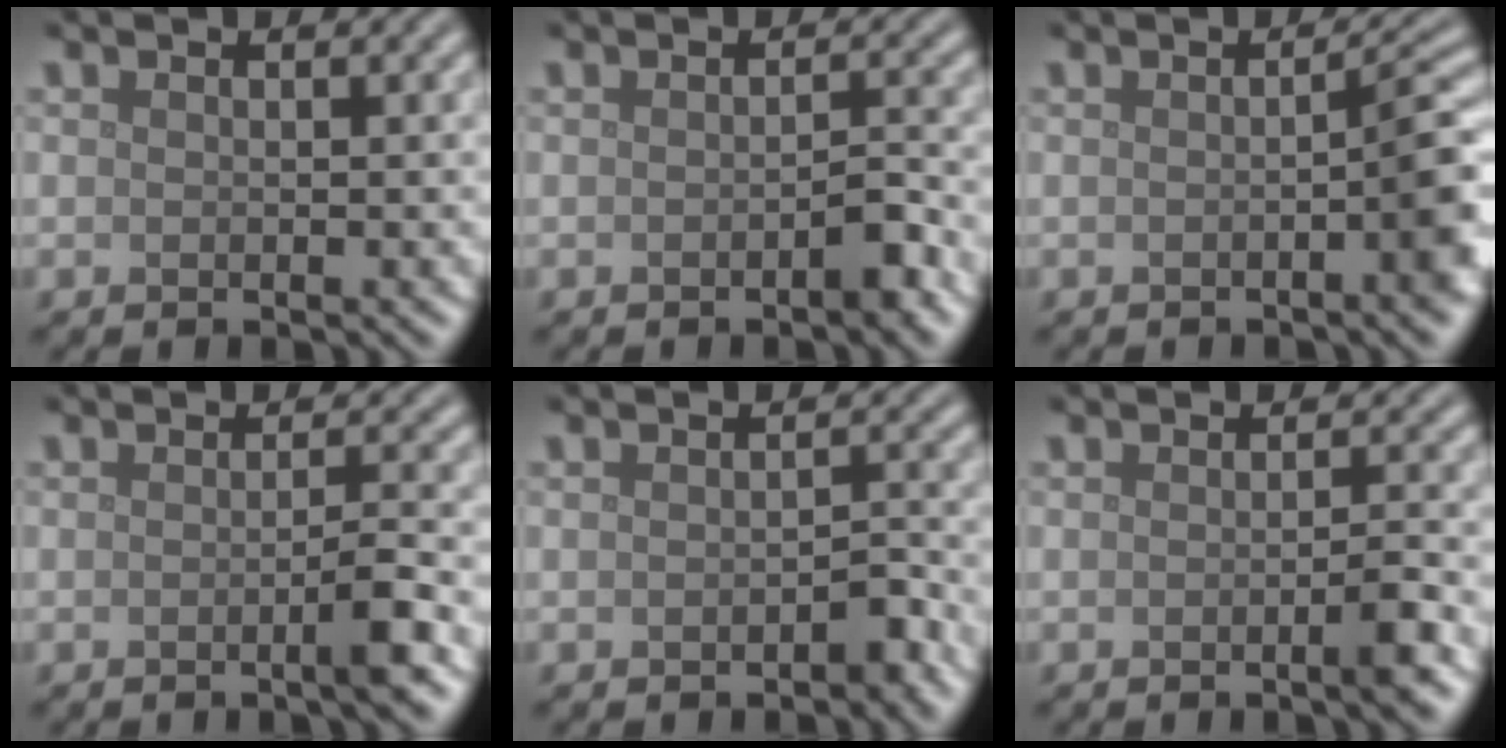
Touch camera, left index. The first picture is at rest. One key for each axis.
{"total": 1.5, "fx": -0.9, "fy": 0.3, "fz": 1.2, "tx": -0.019, "ty": 0.002, "tz": -0.015}
{"total": 3.9, "fx": -0.7, "fy": 0.7, "fz": 3.8, "tx": -0.040, "ty": 0.010, "tz": -0.015}
{"total": 2.4, "fx": -0.7, "fy": 0.4, "fz": 2.3, "tx": -0.029, "ty": 0.001, "tz": -0.016}
{"total": 1.5, "fx": -0.8, "fy": 0.6, "fz": 1.1, "tx": -0.017, "ty": 0.002, "tz": -0.012}
{"total": 2.0, "fx": -0.7, "fy": 0.3, "fz": 1.8, "tx": -0.024, "ty": 0.000, "tz": -0.014}